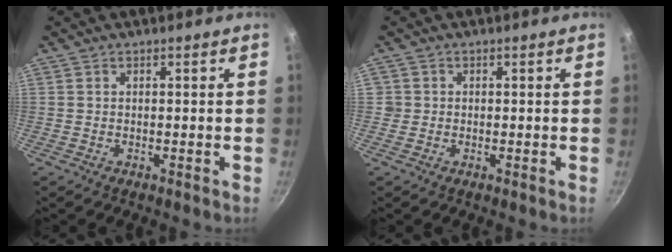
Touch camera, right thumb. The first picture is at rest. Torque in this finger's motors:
{"motor_torque": [-0.10, 0.30, 0.22, 0.21, -0.03]}